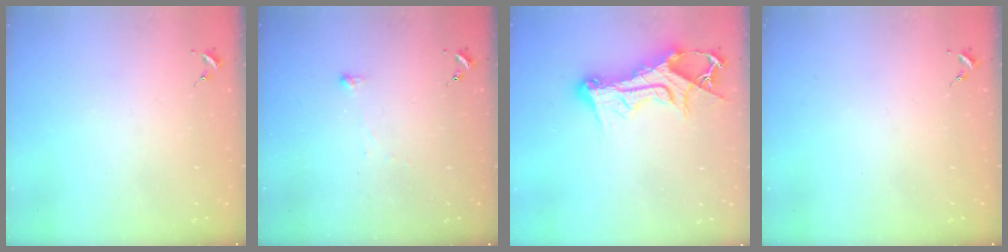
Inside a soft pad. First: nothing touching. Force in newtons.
{"total": 2.9, "press": 2.9, "slide": 0.3}
{"total": 14.7, "press": 14.6, "slide": 1.7}
{"total": 0.0}